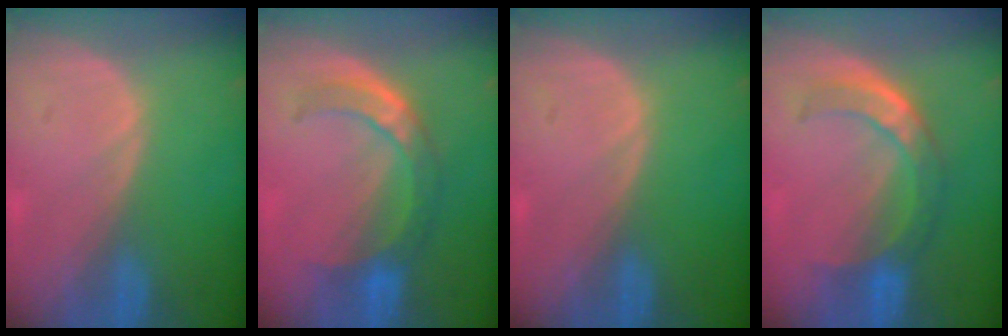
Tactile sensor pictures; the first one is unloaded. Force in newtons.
{"total": 6.7, "press": 6.4, "slide": 1.9}
{"total": 0.0}
{"total": 7.9, "press": 6.6, "slide": 4.3}